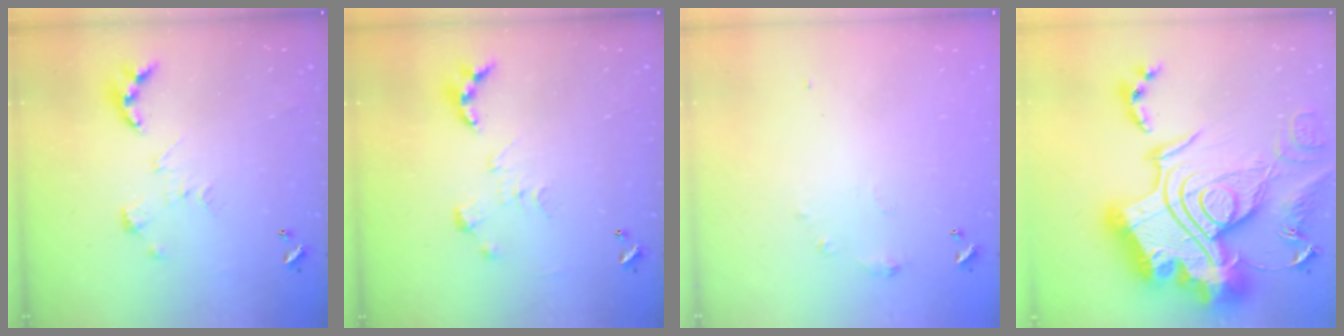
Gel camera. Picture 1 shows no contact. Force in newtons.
{"total": 0.0}
{"total": 3.6, "press": 3.5, "slide": 0.6}
{"total": 0.8, "press": 0.8, "slide": 0.0}